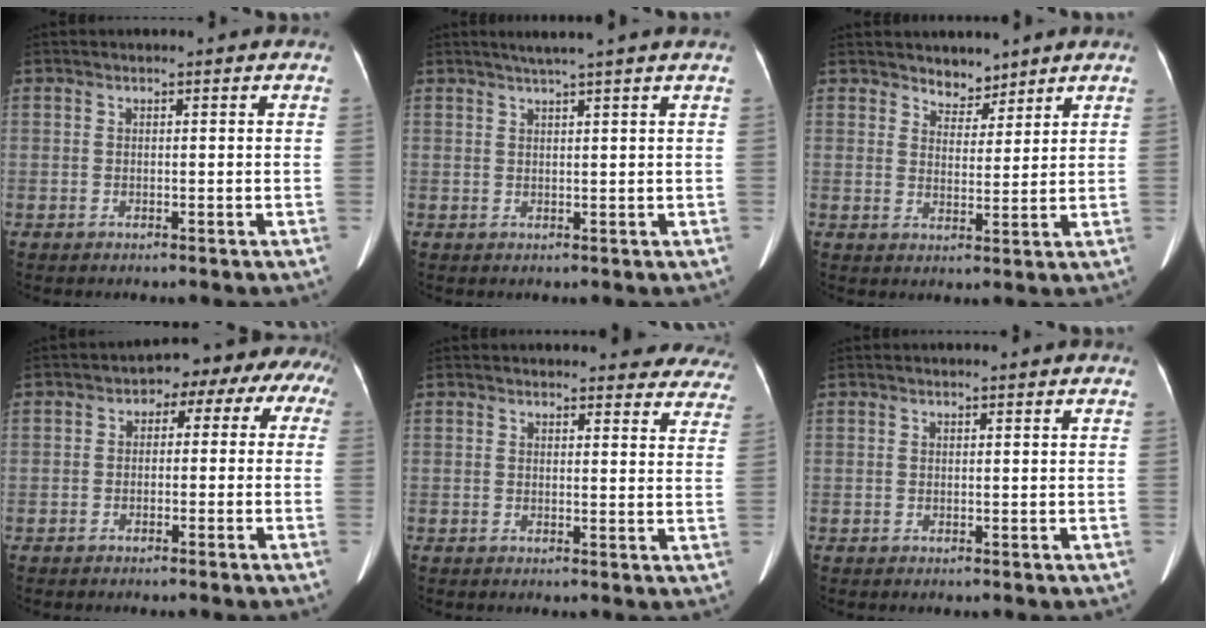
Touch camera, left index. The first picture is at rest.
{"total": 3.9, "force": [3.1, -1.1, 2.2], "torque": [-0.031, 0.010, 0.048]}
{"total": 3.4, "force": [3.0, 1.6, 0.3], "torque": [-0.001, 0.002, 0.049]}
{"total": 7.4, "force": [-0.3, 4.8, 5.6], "torque": [-0.055, 0.055, -0.014]}
{"total": 18.0, "force": [16.8, 4.8, 4.4], "torque": [-0.029, -0.025, 0.171]}
{"total": 1.1, "force": [1.0, -0.1, 0.4], "torque": [-0.003, 0.018, 0.018]}